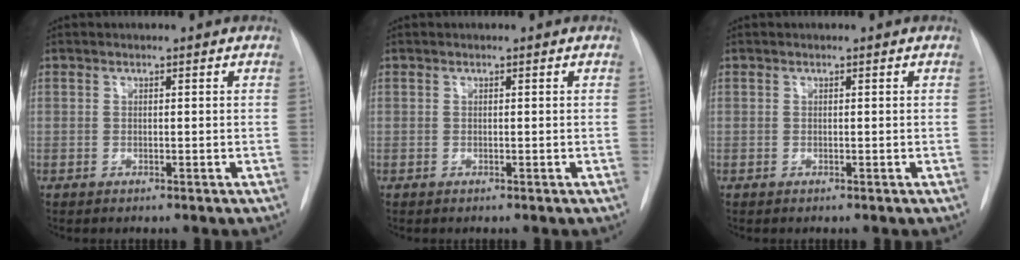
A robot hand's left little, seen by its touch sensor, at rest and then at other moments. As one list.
[{"total": 0.0}, {"total": 0.0}]